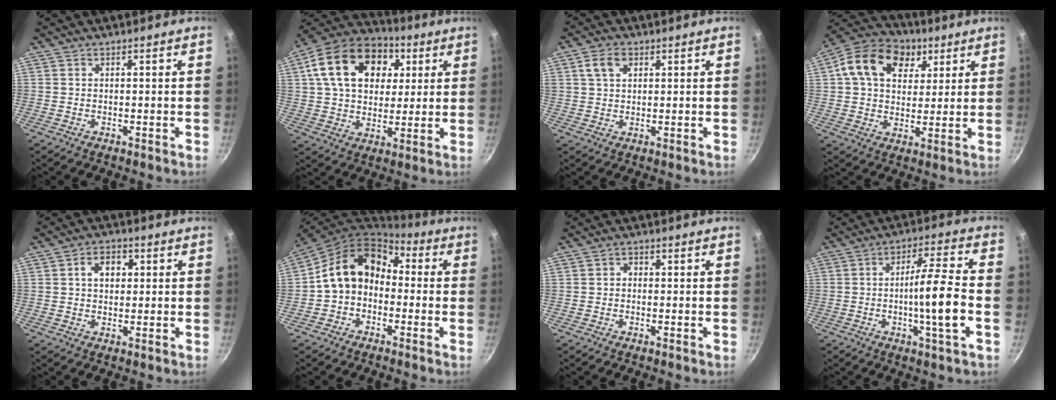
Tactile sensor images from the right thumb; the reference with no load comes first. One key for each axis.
{"total": 21.2, "fx": 6.5, "fy": 15.0, "fz": 13.5, "tx": -0.216, "ty": 0.011, "tz": 0.100}
{"total": 4.6, "fx": 1.9, "fy": 3.1, "fz": 2.9, "tx": -0.043, "ty": 0.002, "tz": 0.032}
{"total": 16.5, "fx": 5.9, "fy": 12.1, "fz": 9.4, "tx": -0.146, "ty": 0.009, "tz": 0.086}
{"total": 7.2, "fx": 1.6, "fy": 5.4, "fz": 4.5, "tx": -0.039, "ty": 0.007, "tz": 0.016}
{"total": 13.3, "fx": -0.5, "fy": 10.5, "fz": 8.2, "tx": -0.113, "ty": 0.055, "tz": -0.027}
{"total": 1.3, "fx": -0.3, "fy": 1.1, "fz": 0.6, "tx": -0.008, "ty": 0.006, "tz": -0.009}
{"total": 11.5, "fx": -2.4, "fy": 0.9, "fz": 11.2, "tx": -0.181, "ty": 0.022, "tz": -0.042}